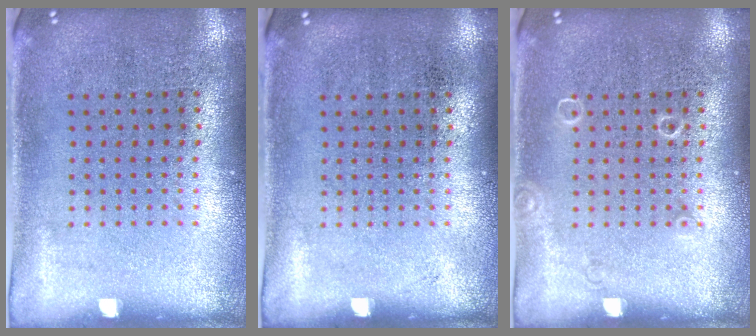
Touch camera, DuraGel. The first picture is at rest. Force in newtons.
{"total": 0.0}
{"total": 0.7, "press": 0.7, "slide": 0.1}